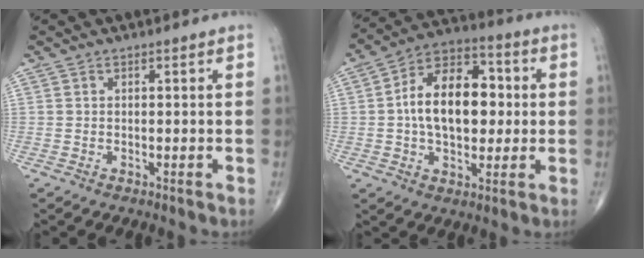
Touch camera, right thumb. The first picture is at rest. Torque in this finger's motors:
{"motor_torque": [-0.08, 0.66, 0.24, -0.09, 0.15]}